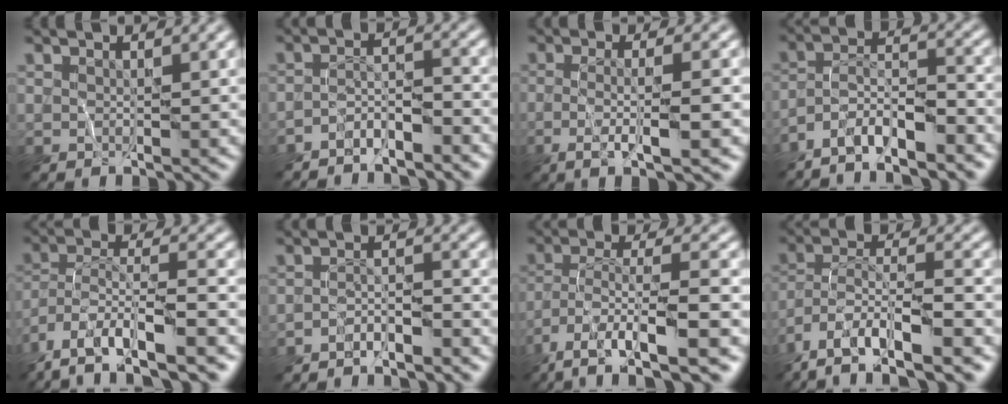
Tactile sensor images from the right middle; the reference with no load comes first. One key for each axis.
{"total": 2.8, "fx": -2.6, "fy": 0.4, "fz": 1.1, "tx": -0.017, "ty": 0.011, "tz": -0.053}
{"total": 5.2, "fx": -1.3, "fy": 1.1, "fz": 4.9, "tx": -0.076, "ty": 0.002, "tz": -0.026}
{"total": 7.1, "fx": -5.8, "fy": 1.4, "fz": 3.7, "tx": -0.056, "ty": 0.013, "tz": -0.105}
{"total": 13.8, "fx": -10.2, "fy": 4.8, "fz": 7.9, "tx": -0.138, "ty": 0.007, "tz": -0.150}
{"total": 2.4, "fx": -2.2, "fy": 0.3, "fz": 0.9, "tx": -0.010, "ty": 0.009, "tz": -0.045}
{"total": 10.8, "fx": -7.0, "fy": 2.9, "fz": 7.7, "tx": -0.144, "ty": -0.001, "tz": -0.118}
{"total": 13.3, "fx": -9.8, "fy": 4.3, "fz": 7.9, "tx": -0.135, "ty": 0.002, "tz": -0.155}